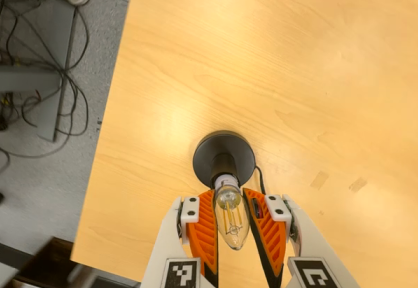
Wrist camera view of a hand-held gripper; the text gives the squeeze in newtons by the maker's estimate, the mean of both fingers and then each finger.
{"total": 13.3, "left": 14.6, "right": 12.0}